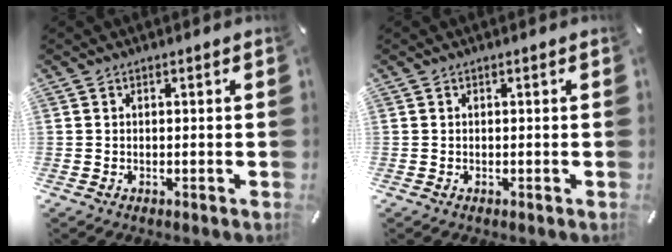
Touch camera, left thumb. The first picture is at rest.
{"total": 0.0}